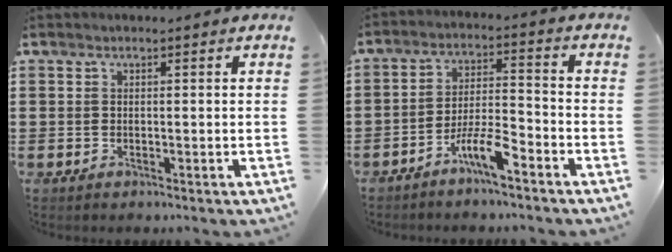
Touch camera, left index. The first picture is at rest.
{"total": 6.6, "force": [-4.9, 1.0, 4.3], "torque": [-0.092, 0.003, -0.095]}